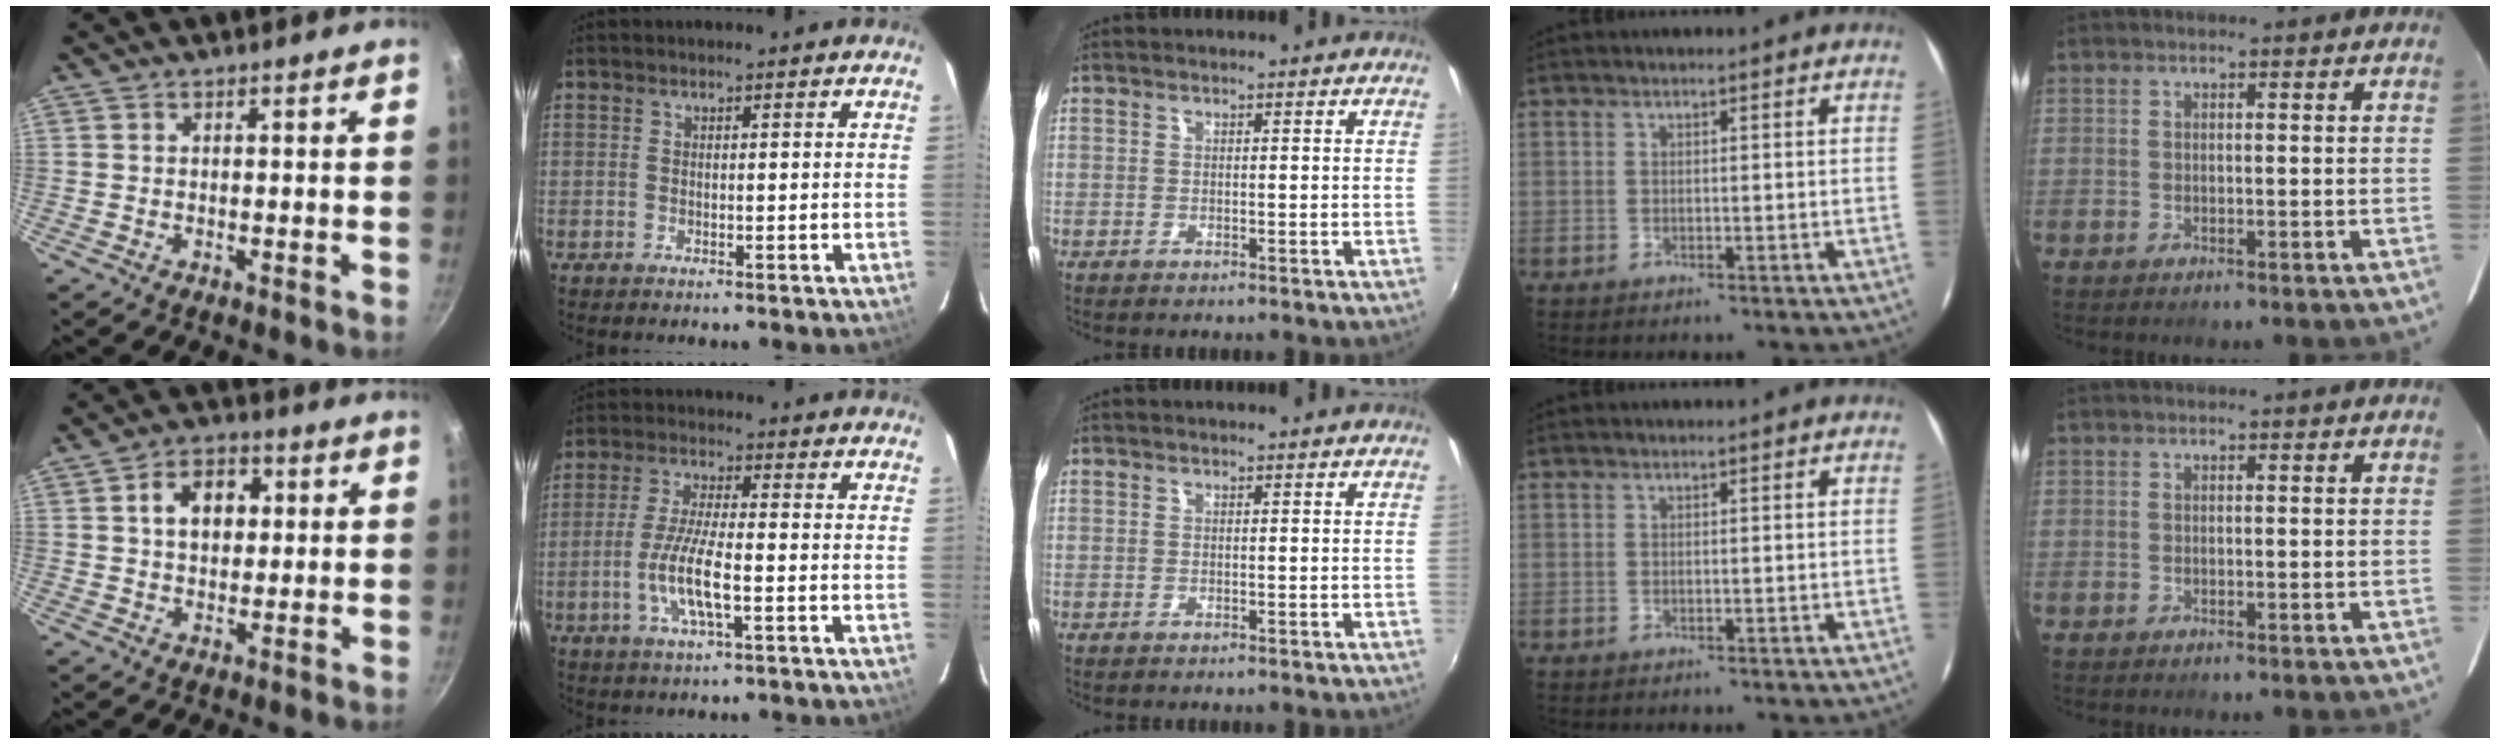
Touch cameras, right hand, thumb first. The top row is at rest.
{"thumb": {"total": 8.4, "force": [1.7, 6.0, 5.6], "torque": [-0.060, 0.009, 0.019]}, "index": {"total": 8.7, "force": [-2.7, 1.7, 8.1], "torque": [-0.164, -0.006, -0.053]}}